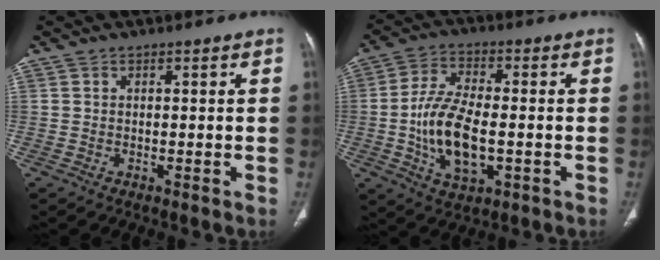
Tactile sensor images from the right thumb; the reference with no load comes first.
{"total": 12.9, "force": [-2.1, 6.2, 11.0], "torque": [-0.210, 0.006, -0.037]}